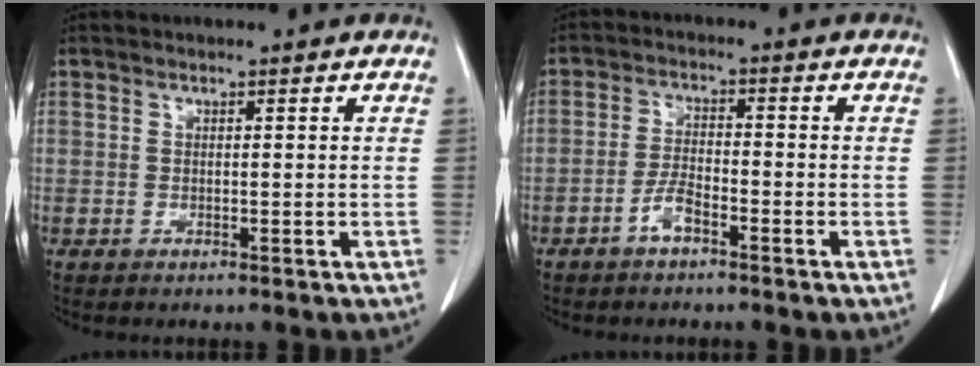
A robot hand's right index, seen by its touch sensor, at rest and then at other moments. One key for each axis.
{"total": 3.5, "fx": -2.3, "fy": 0.9, "fz": 2.5, "tx": -0.050, "ty": 0.005, "tz": -0.046}